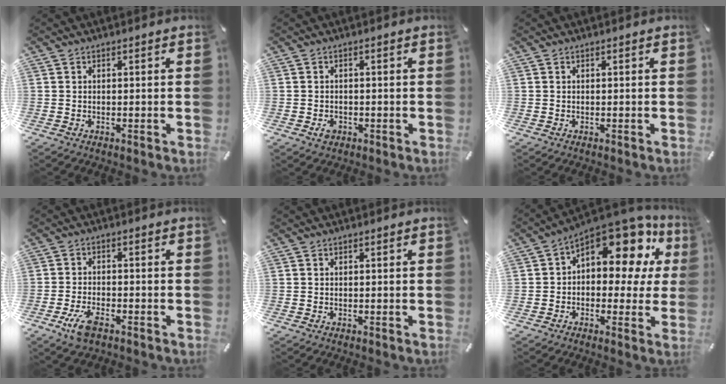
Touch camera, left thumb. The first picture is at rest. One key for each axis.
{"total": 2.1, "fx": -0.7, "fy": 1.6, "fz": 1.1, "tx": -0.021, "ty": 0.004, "tz": -0.013}
{"total": 0.0}
{"total": 5.6, "fx": -3.1, "fy": 2.4, "fz": 4.0, "tx": -0.094, "ty": 0.005, "tz": -0.061}
{"total": 0.0}
{"total": 14.2, "fx": 8.3, "fy": 7.3, "fz": 9.0, "tx": -0.127, "ty": -0.075, "tz": 0.142}